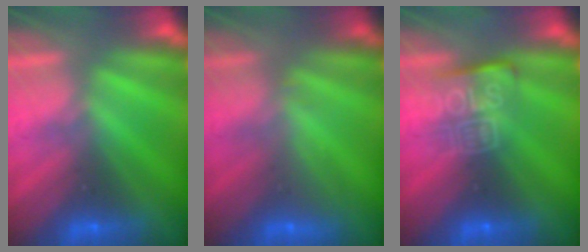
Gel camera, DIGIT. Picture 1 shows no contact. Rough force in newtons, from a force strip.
{"total": 2.3}
{"total": 7.8}